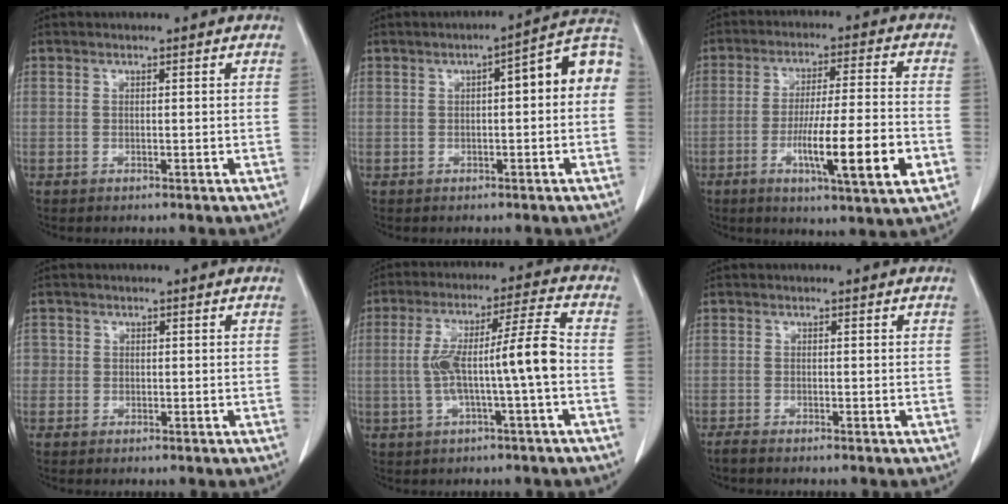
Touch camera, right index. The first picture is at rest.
{"total": 8.5, "force": [0.9, 1.7, 8.3], "torque": [-0.109, 0.035, 0.006]}
{"total": 14.0, "force": [-4.4, 0.8, 13.2], "torque": [-0.219, -0.012, -0.070]}
{"total": 1.7, "force": [-0.1, 1.7, 0.2], "torque": [0.007, 0.004, -0.003]}
{"total": 10.7, "force": [-1.4, 0.1, 10.6], "torque": [-0.193, 0.027, -0.026]}
{"total": 1.6, "force": [-1.4, -0.1, 0.8], "torque": [-0.016, -0.003, -0.025]}